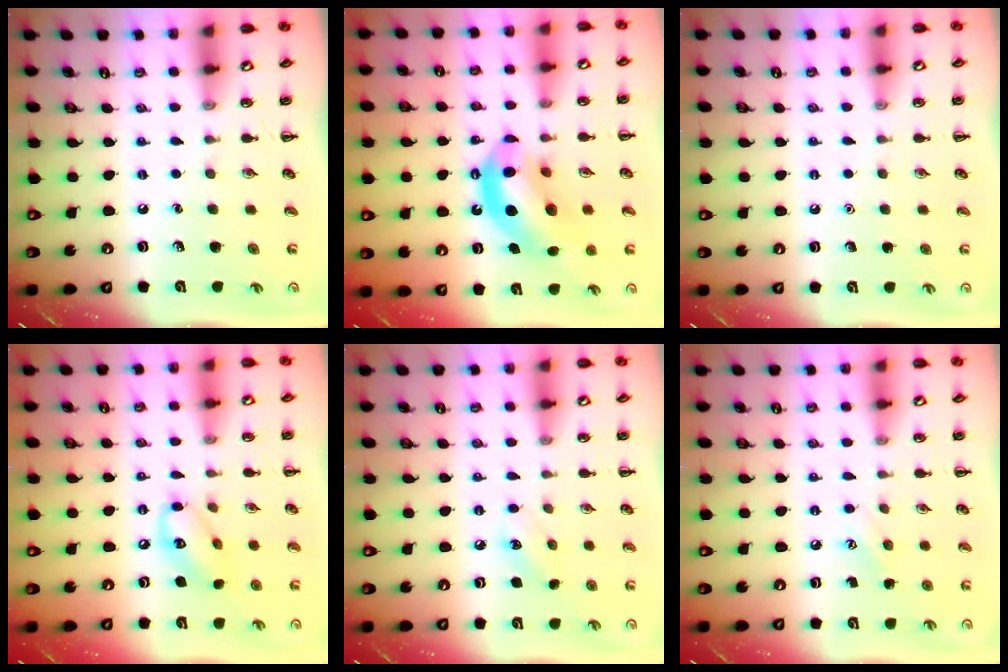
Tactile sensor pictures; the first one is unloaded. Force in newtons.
{"total": 14.4, "press": 13.8, "slide": 4.2}
{"total": 1.6, "press": 1.6, "slide": 0.1}
{"total": 10.2, "press": 10.1, "slide": 1.5}
{"total": 7.2, "press": 7.0, "slide": 1.6}
{"total": 6.2, "press": 6.0, "slide": 1.5}